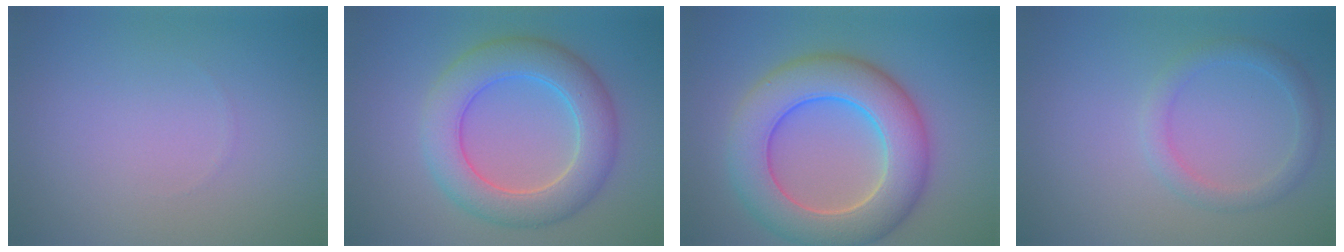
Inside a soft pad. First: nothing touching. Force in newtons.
{"total": 7.0, "press": 7.0, "slide": 0.4}
{"total": 9.7, "press": 9.6, "slide": 0.4}
{"total": 2.3, "press": 2.3, "slide": 0.0}